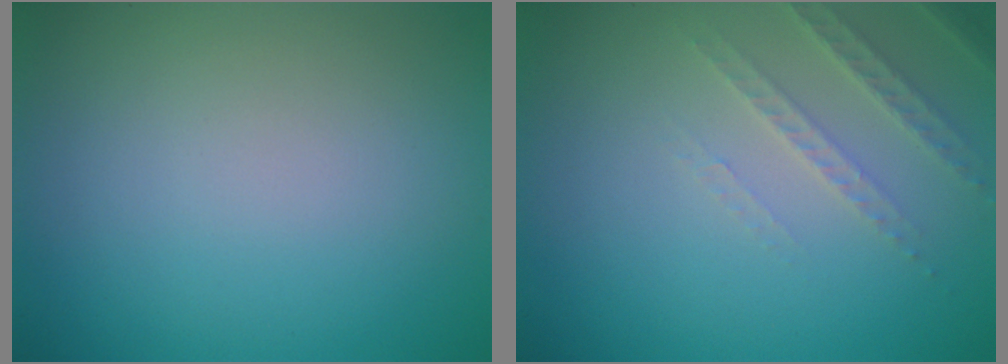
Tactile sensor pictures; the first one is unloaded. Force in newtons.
{"total": 2.2, "press": 2.1, "slide": 0.7}